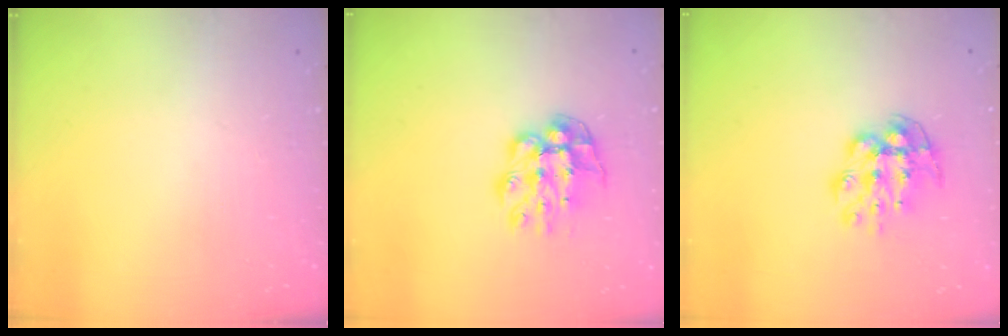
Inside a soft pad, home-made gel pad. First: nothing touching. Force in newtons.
{"total": 11.0, "press": 11.0, "slide": 1.0}
{"total": 9.9, "press": 9.9, "slide": 0.7}